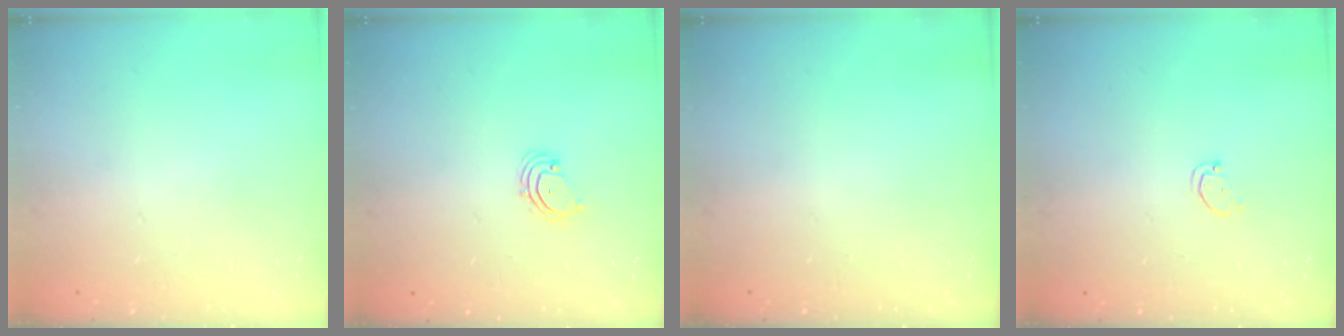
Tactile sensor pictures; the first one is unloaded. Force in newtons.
{"total": 2.3, "press": 2.3, "slide": 0.5}
{"total": 0.0}
{"total": 1.7, "press": 1.7, "slide": 0.2}